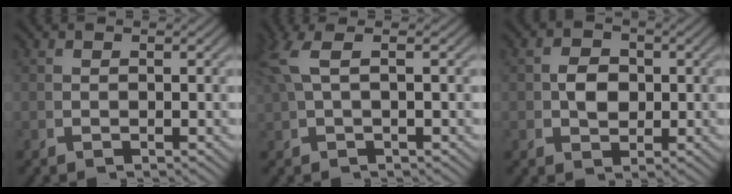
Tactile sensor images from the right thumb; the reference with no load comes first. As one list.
[{"total": 3.9, "force": [1.8, 0.8, 3.3], "torque": [-0.068, 0.014, 0.032]}, {"total": 3.0, "force": [0.3, 2.3, 1.8], "torque": [-0.031, -0.015, 0.018]}]